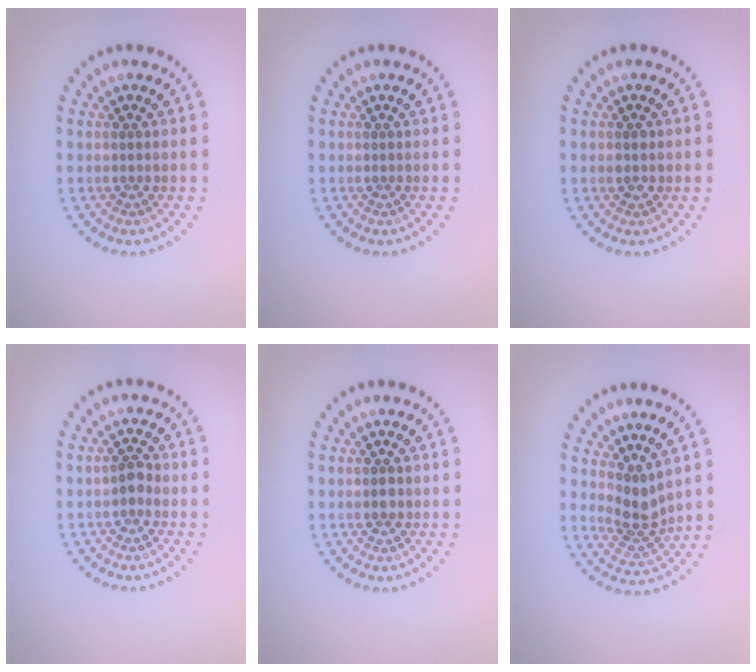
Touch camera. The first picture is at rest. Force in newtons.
{"total": 0.0}
{"total": 1.3, "press": 1.3, "slide": 0.1}
{"total": 1.3, "press": 1.2, "slide": 0.3}
{"total": 1.3, "press": 1.3, "slide": 0.0}
{"total": 2.9, "press": 2.2, "slide": 1.8}